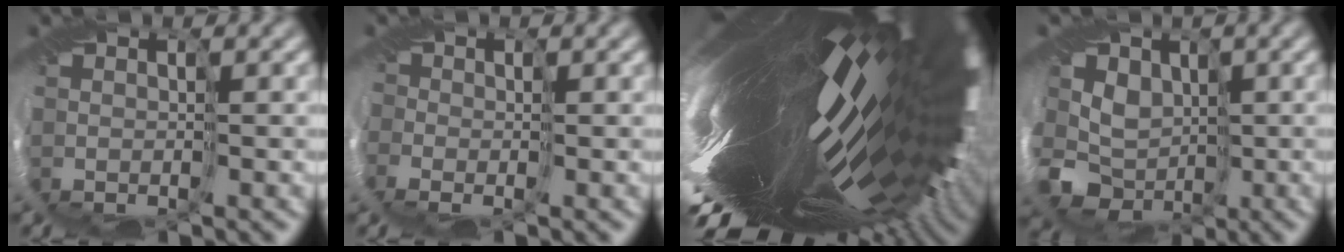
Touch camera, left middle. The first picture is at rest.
{"total": 3.4, "force": [-1.6, 2.7, 1.2], "torque": [-0.030, -0.008, -0.027]}
{"total": 20.0, "force": [2.0, 5.2, 19.2], "torque": [-0.308, -0.044, 0.039]}
{"total": 6.7, "force": [-1.6, 6.1, 2.1], "torque": [-0.030, -0.003, -0.050]}